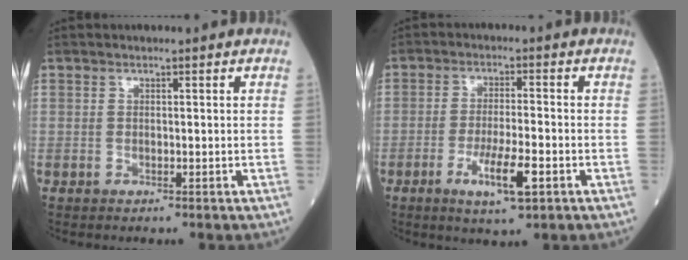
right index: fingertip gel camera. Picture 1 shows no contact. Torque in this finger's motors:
{"motor_torque": [0.87, -0.54, 0.44, 0.11]}